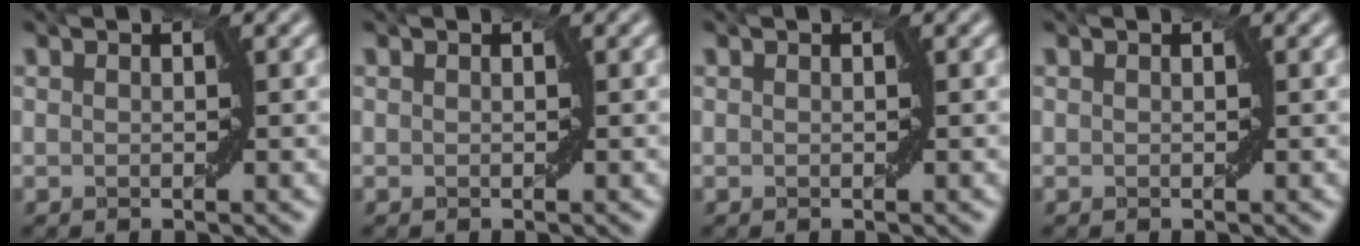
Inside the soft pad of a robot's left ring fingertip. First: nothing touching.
{"total": 0.0}
{"total": 0.0}
{"total": 0.0}